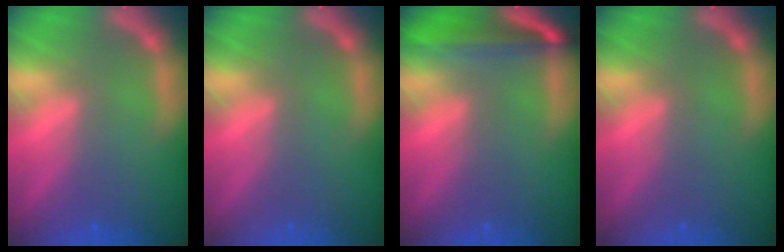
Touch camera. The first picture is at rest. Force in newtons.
{"total": 0.0}
{"total": 6.0}
{"total": 0.0}